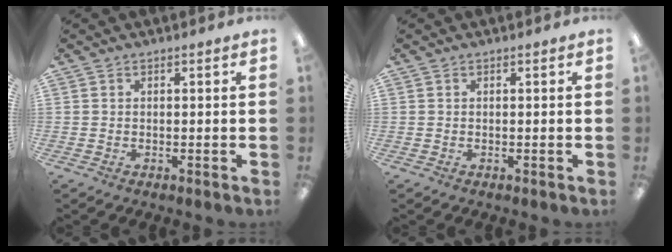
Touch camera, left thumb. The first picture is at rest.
{"total": 0.0}